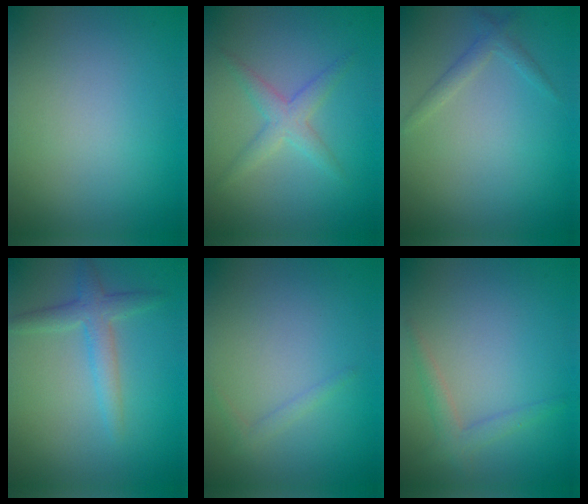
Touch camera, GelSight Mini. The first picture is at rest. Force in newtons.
{"total": 2.3, "press": 2.3, "slide": 0.1}
{"total": 1.3, "press": 1.3, "slide": 0.1}
{"total": 2.7, "press": 2.7, "slide": 0.1}
{"total": 0.8, "press": 0.8, "slide": 0.1}
{"total": 1.8, "press": 1.8, "slide": 0.1}